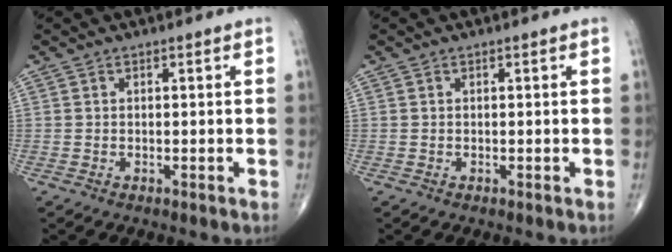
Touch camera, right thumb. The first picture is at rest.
{"total": 0.0}